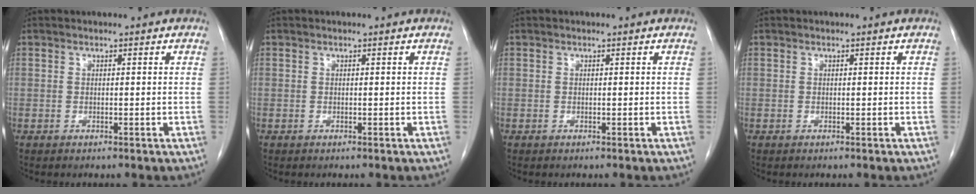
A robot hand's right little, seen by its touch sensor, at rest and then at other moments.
{"total": 0.0}
{"total": 0.0}
{"total": 0.0}